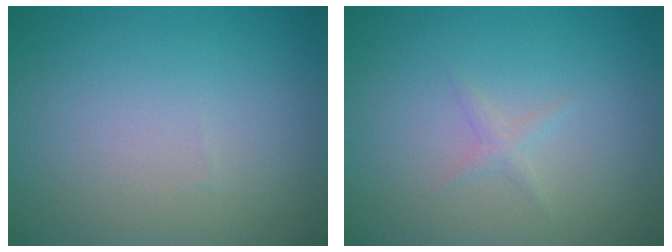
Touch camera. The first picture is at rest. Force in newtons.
{"total": 0.9, "press": 0.8, "slide": 0.1}